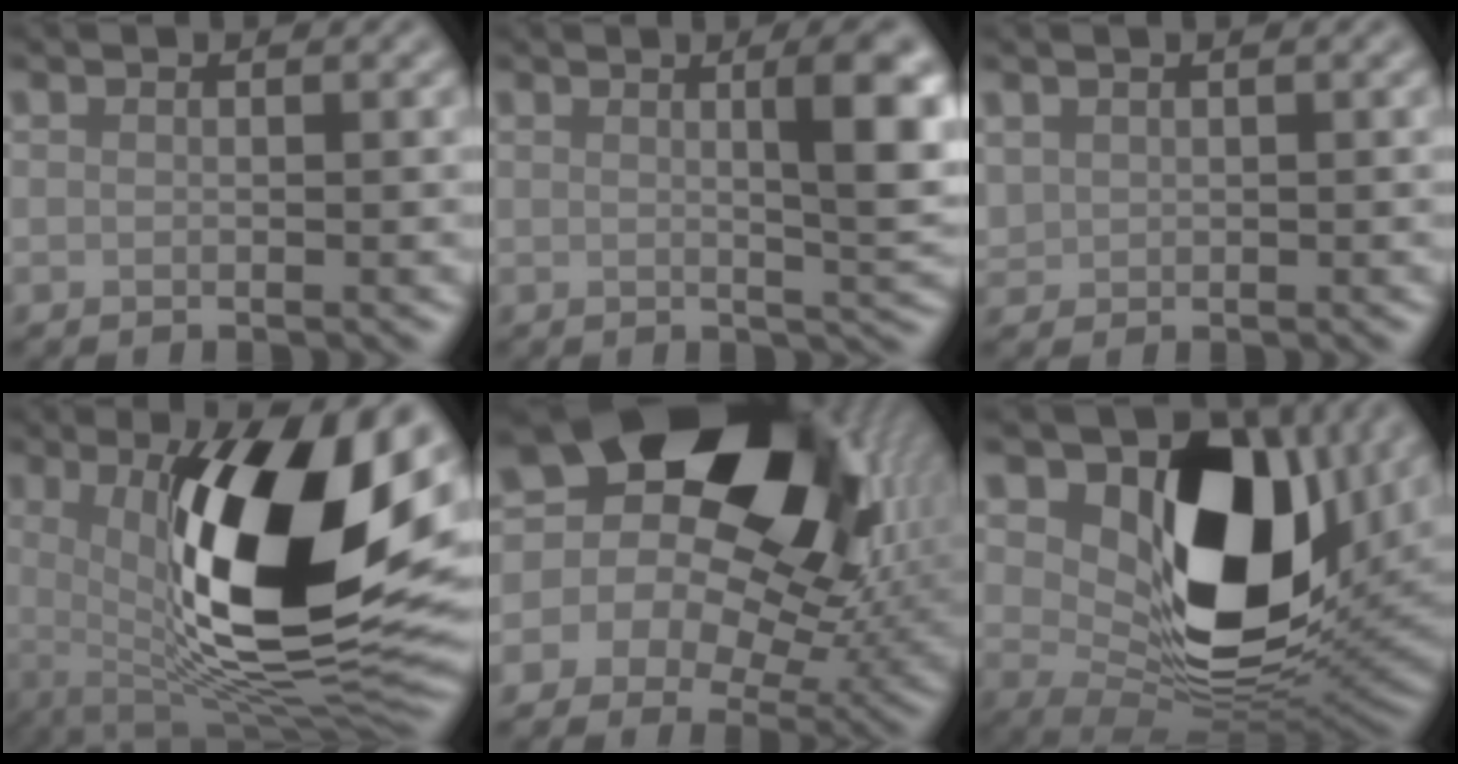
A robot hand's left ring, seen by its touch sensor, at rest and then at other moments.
{"total": 4.5, "force": [0.9, 0.7, 4.4], "torque": [-0.059, 0.005, 0.017]}
{"total": 1.6, "force": [0.6, 1.4, 0.3], "torque": [-0.013, 0.006, 0.016]}
{"total": 14.0, "force": [2.1, 4.6, 13.0], "torque": [-0.208, -0.011, 0.038]}
{"total": 20.4, "force": [6.6, 14.4, 12.9], "torque": [-0.195, 0.059, 0.097]}
{"total": 13.9, "force": [4.3, 8.1, 10.4], "torque": [-0.154, -0.011, 0.086]}